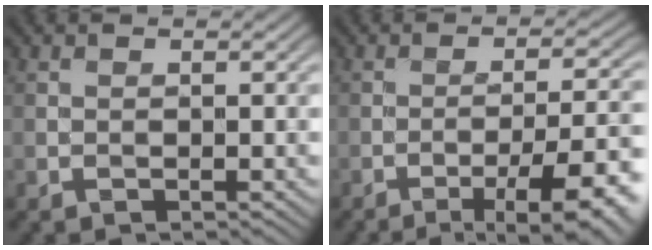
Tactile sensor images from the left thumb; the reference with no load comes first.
{"total": 11.6, "force": [-6.4, 2.9, 9.2], "torque": [-0.126, 0.011, -0.084]}